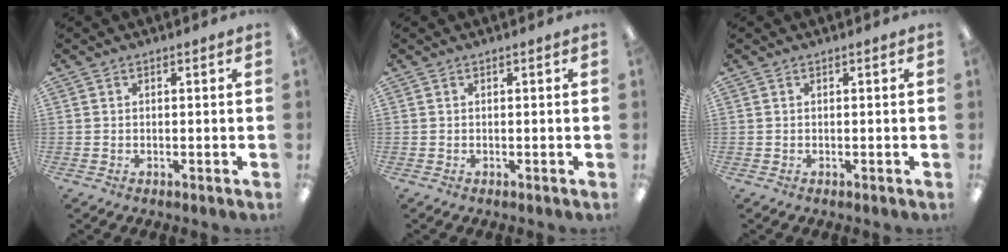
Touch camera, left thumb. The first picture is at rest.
{"total": 0.0}
{"total": 0.0}